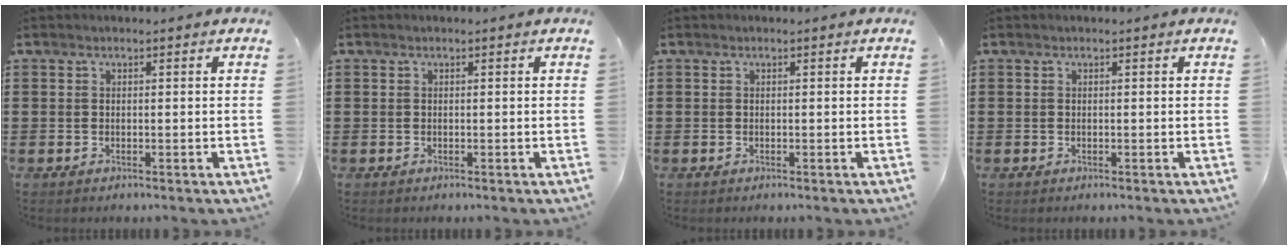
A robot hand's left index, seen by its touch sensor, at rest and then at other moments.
{"total": 0.0}
{"total": 0.0}
{"total": 0.0}